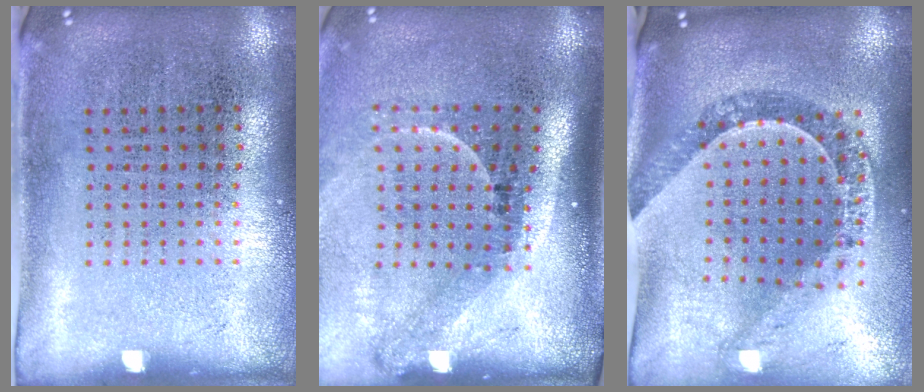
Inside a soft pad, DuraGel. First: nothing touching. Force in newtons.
{"total": 2.2, "press": 1.5, "slide": 1.7}
{"total": 1.2, "press": 1.1, "slide": 0.3}